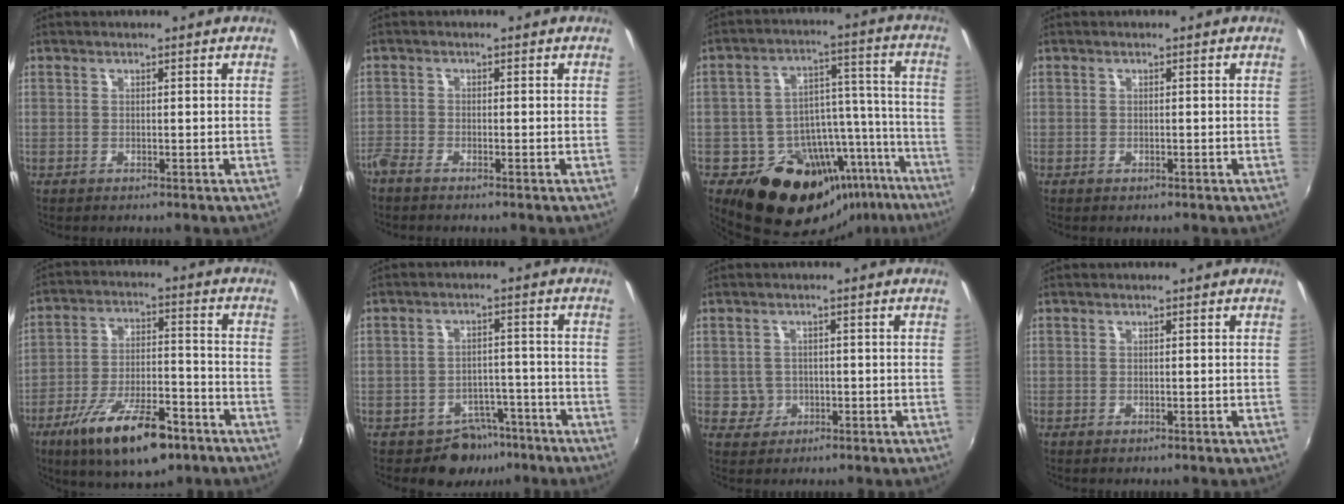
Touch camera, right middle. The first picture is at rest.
{"total": 2.5, "force": [-2.3, 0.4, 1.0], "torque": [-0.033, -0.008, -0.049]}
{"total": 21.7, "force": [-15.6, 11.7, 9.5], "torque": [-0.154, 0.046, -0.208]}
{"total": 0.0}
{"total": 16.4, "force": [-10.2, 5.3, 11.6], "torque": [-0.218, -0.022, -0.167]}
{"total": 6.2, "force": [-4.4, 4.2, 0.7], "torque": [-0.014, 0.030, -0.050]}
{"total": 3.2, "force": [-0.6, 3.1, 0.4], "torque": [-0.011, 0.004, -0.006]}
{"total": 0.0}